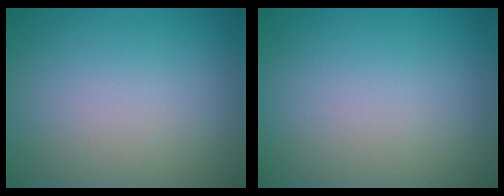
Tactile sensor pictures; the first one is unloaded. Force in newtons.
{"total": 0.0}